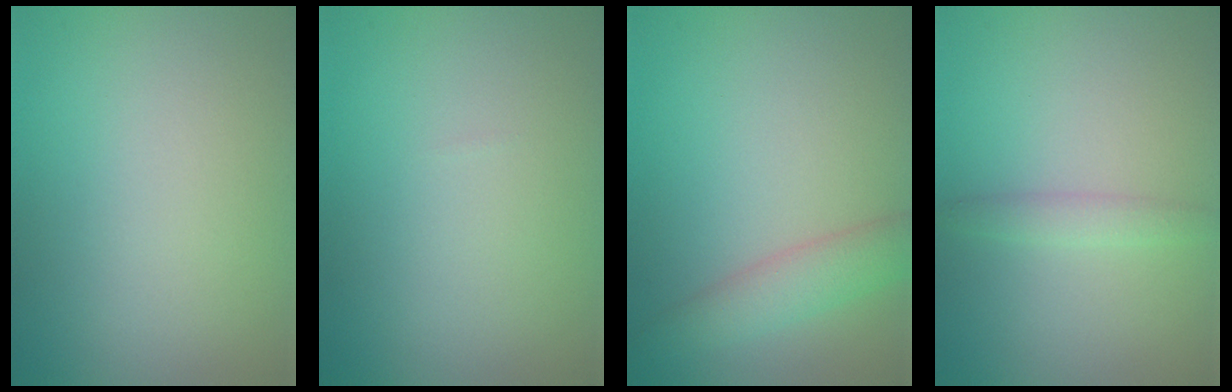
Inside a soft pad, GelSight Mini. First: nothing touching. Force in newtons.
{"total": 0.0}
{"total": 3.2, "press": 3.1, "slide": 0.3}
{"total": 1.3, "press": 1.3, "slide": 0.1}